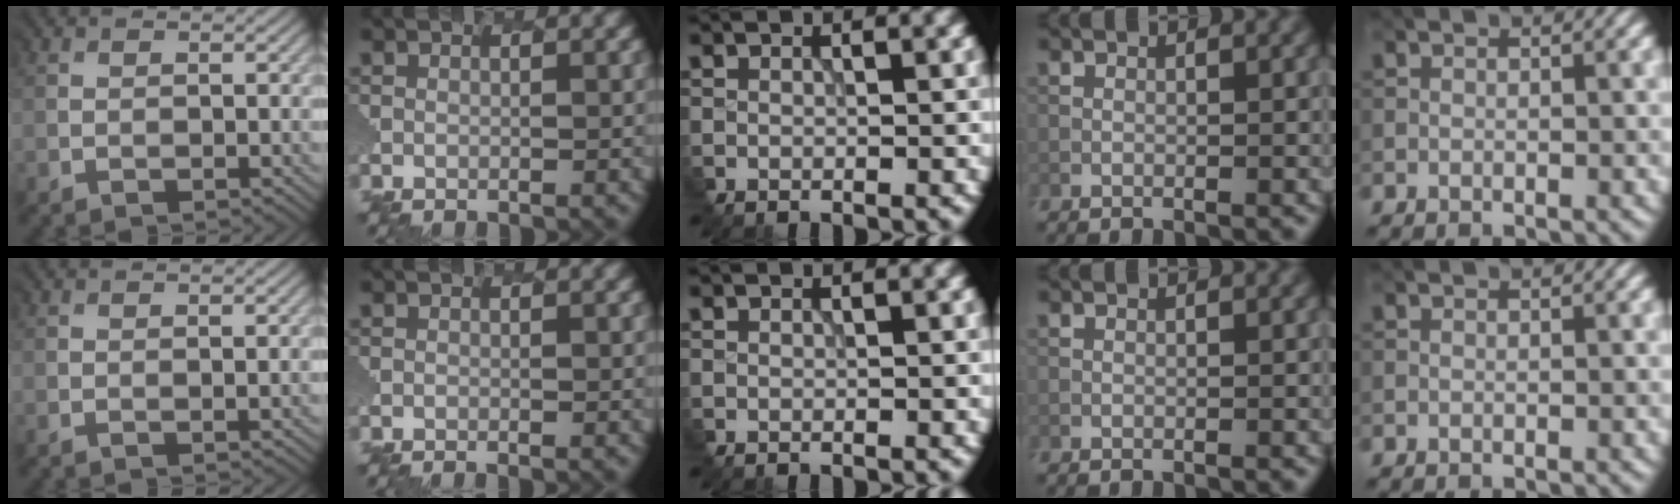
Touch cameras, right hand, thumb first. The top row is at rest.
{"thumb": {"total": 0.6, "force": [0.3, -0.5, -0.3], "torque": [-0.001, 0.001, 0.006]}, "index": {"total": 0.9, "force": [-0.6, 0.3, 0.6], "torque": [0.004, 0.006, -0.015]}}